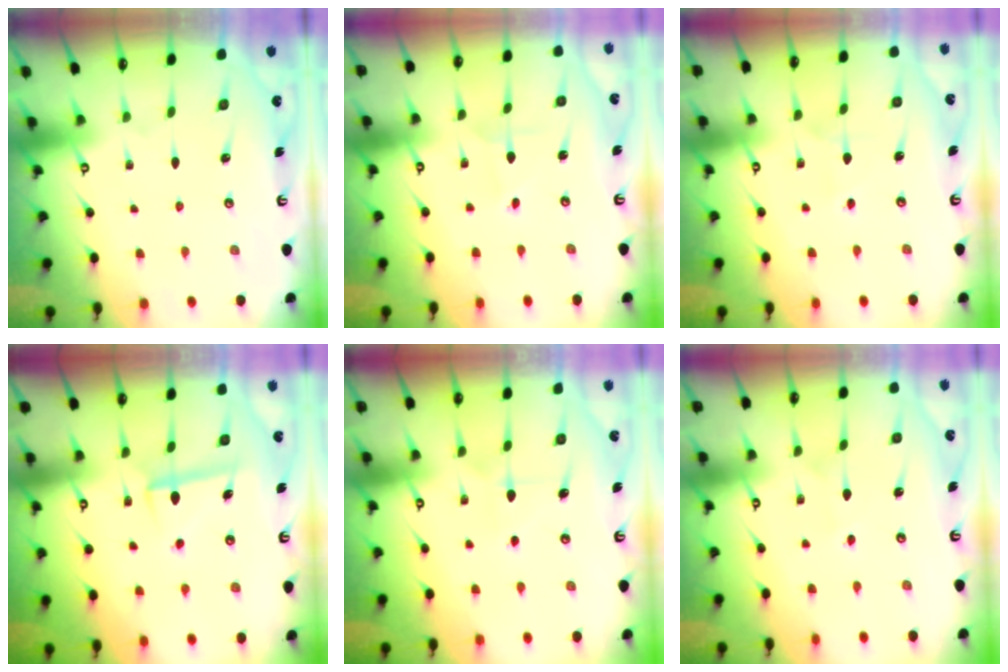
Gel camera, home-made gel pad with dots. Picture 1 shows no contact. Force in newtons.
{"total": 1.5, "press": 1.4, "slide": 0.2}
{"total": 4.4, "press": 4.3, "slide": 0.6}
{"total": 6.2, "press": 6.0, "slide": 1.2}
{"total": 5.9, "press": 5.9, "slide": 0.8}
{"total": 2.9, "press": 2.8, "slide": 0.4}